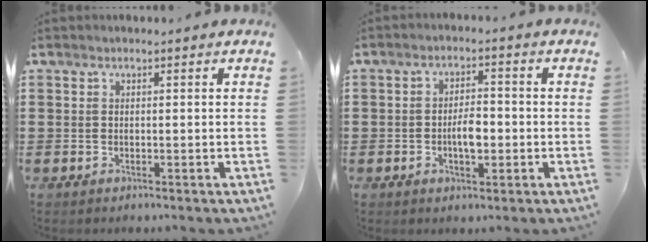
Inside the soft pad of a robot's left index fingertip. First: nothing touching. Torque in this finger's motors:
{"motor_torque": [0.28, 0.23, 0.18, 0.09]}